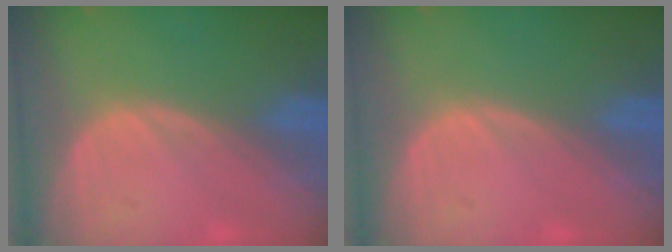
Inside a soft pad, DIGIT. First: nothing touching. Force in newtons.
{"total": 0.0}